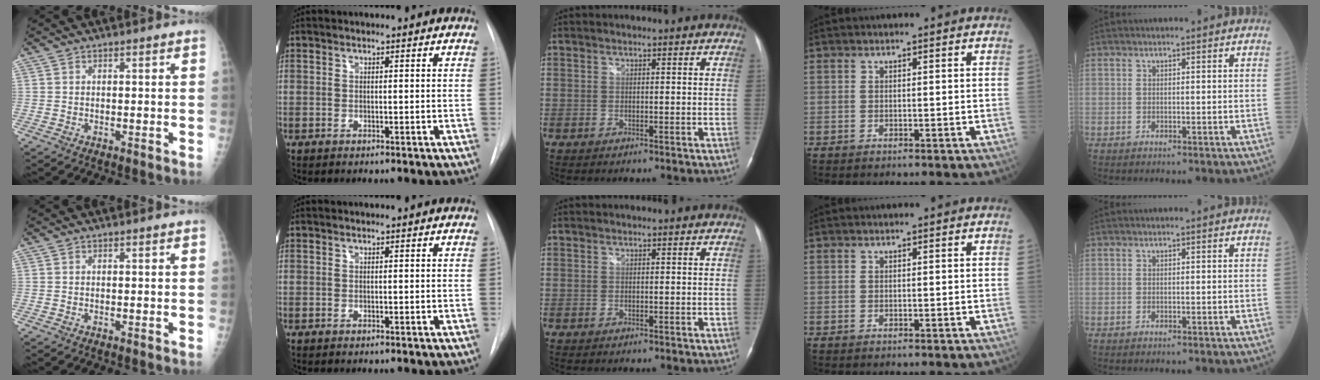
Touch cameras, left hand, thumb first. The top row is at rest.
{}